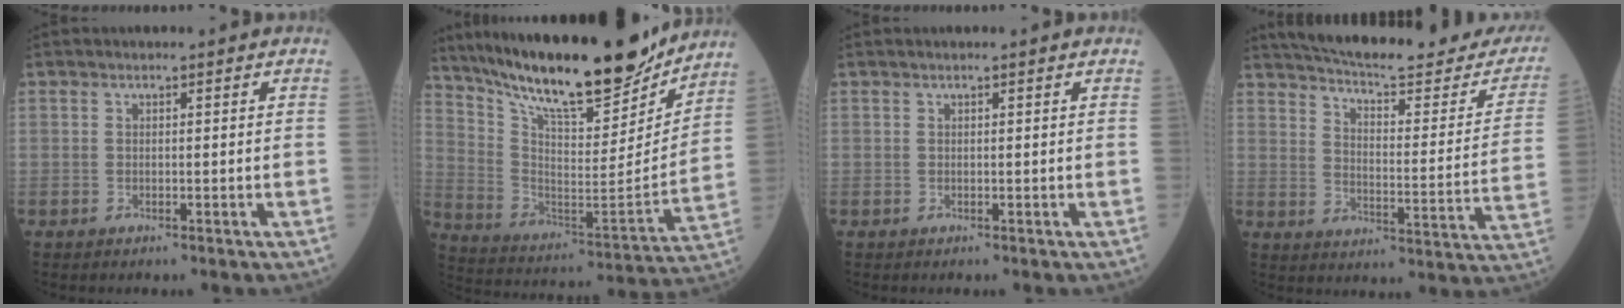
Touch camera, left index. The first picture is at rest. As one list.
[{"total": 24.6, "force": [20.8, 4.2, 12.5], "torque": [-0.221, -0.023, 0.329]}, {"total": 0.6, "force": [0.5, -0.1, 0.4], "torque": [-0.008, 0.010, 0.011]}, {"total": 26.6, "force": [23.9, 4.4, 10.8], "torque": [-0.157, -0.067, 0.295]}]